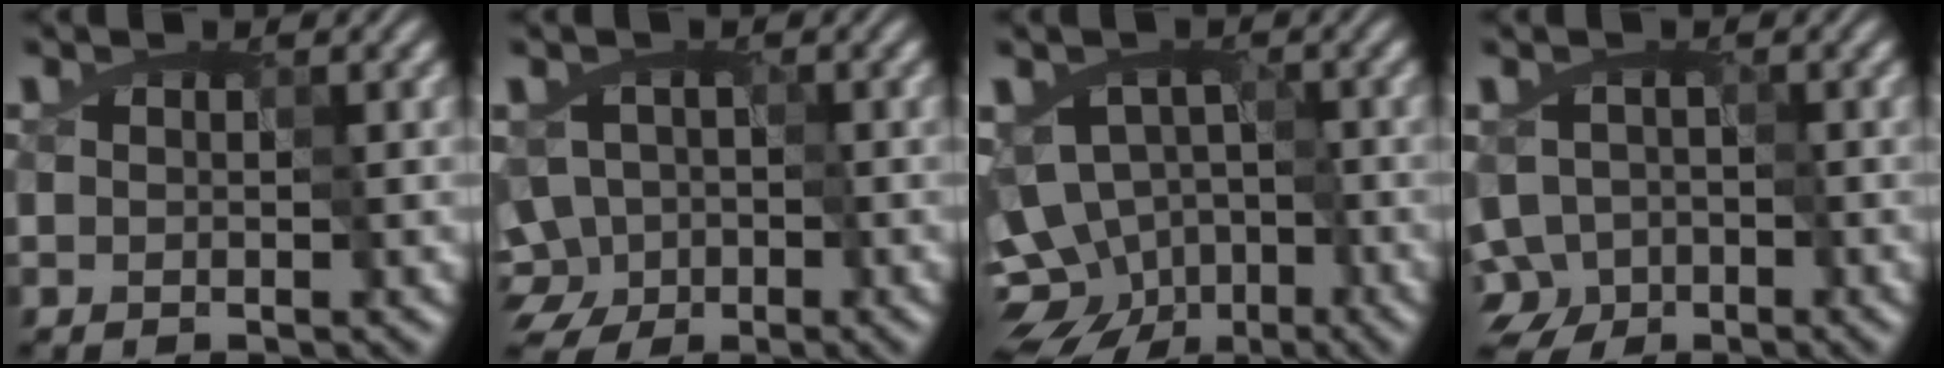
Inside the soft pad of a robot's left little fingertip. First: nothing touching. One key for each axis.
{"total": 6.5, "fx": -2.6, "fy": 5.4, "fz": 2.5, "tx": -0.035, "ty": 0.008, "tz": -0.073}
{"total": 8.1, "fx": -4.5, "fy": 5.6, "fz": 3.8, "tx": -0.020, "ty": 0.006, "tz": -0.079}
{"total": 4.9, "fx": -2.5, "fy": 3.7, "fz": 2.0, "tx": -0.022, "ty": -0.006, "tz": -0.045}